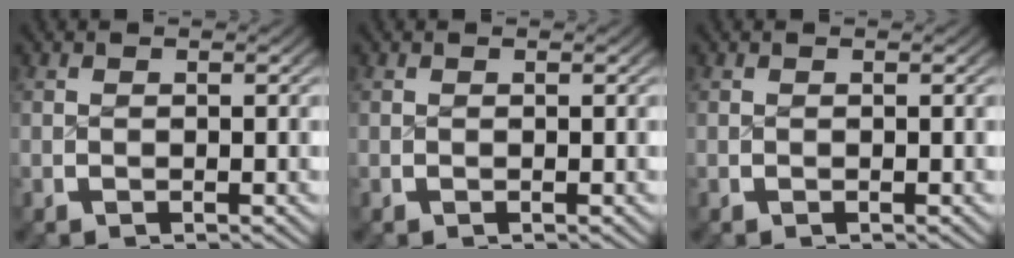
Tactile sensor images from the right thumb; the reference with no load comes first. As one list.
[{"total": 0.0}, {"total": 0.0}]